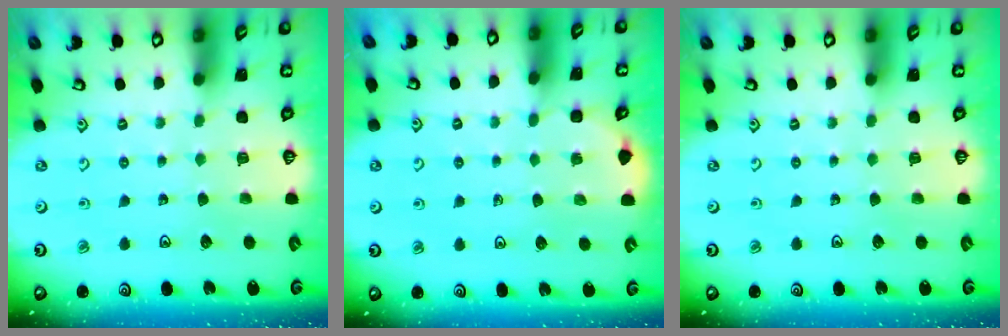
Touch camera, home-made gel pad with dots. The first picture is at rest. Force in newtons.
{"total": 2.3, "press": 2.3, "slide": 0.2}
{"total": 0.0}